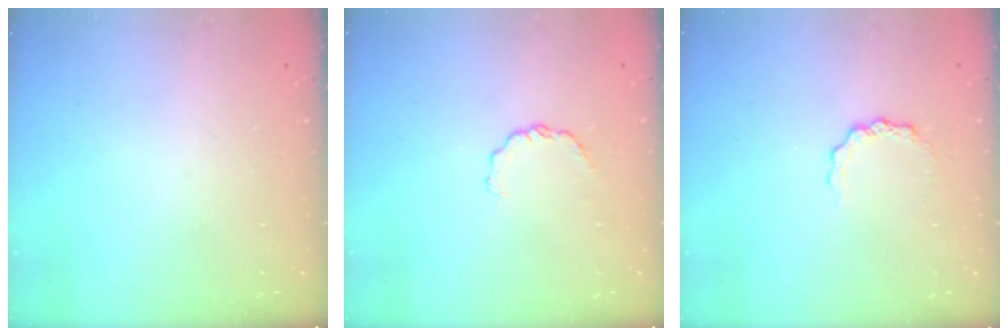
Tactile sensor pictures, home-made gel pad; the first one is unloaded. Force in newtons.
{"total": 3.1, "press": 3.1, "slide": 0.3}
{"total": 4.2, "press": 4.1, "slide": 0.5}